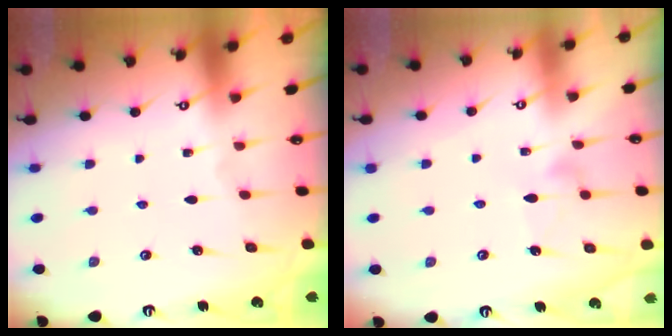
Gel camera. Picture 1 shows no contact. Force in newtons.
{"total": 7.7, "press": 7.7, "slide": 0.4}